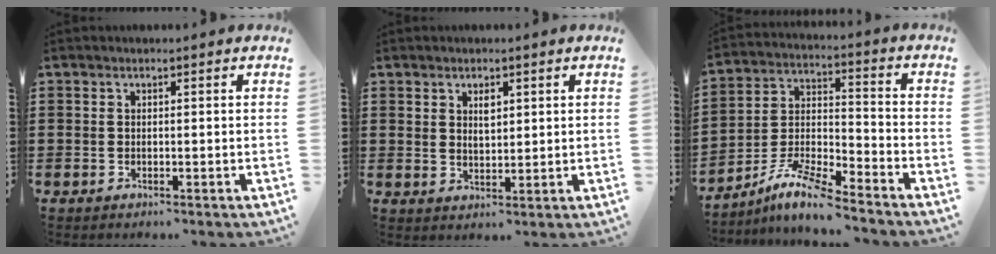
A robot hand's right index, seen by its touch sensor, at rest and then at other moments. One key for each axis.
{"total": 2.2, "fx": 1.0, "fy": 1.2, "fz": 1.6, "tx": -0.026, "ty": -0.001, "tz": 0.017}
{"total": 8.1, "fx": -7.1, "fy": 0.9, "fz": 3.6, "tx": -0.083, "ty": 0.001, "tz": -0.144}